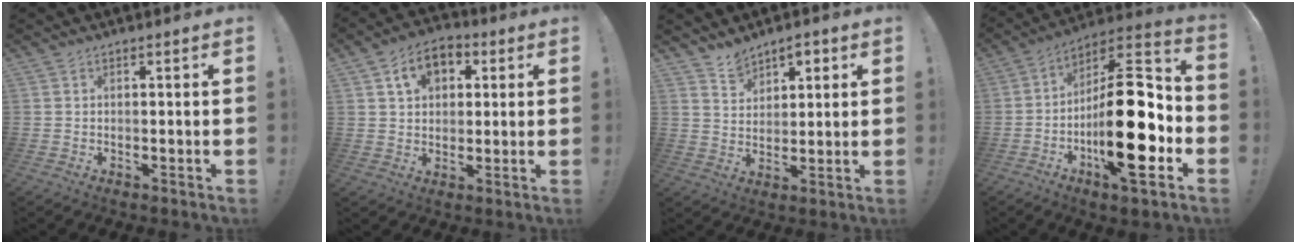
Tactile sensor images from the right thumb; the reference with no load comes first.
{"total": 10.2, "force": [4.0, 7.5, 5.7], "torque": [-0.085, -0.001, 0.076]}
{"total": 6.9, "force": [5.2, 4.3, 1.3], "torque": [-0.013, -0.039, 0.097]}
{"total": 26.6, "force": [-5.9, 9.5, 24.2], "torque": [-0.396, 0.029, -0.089]}